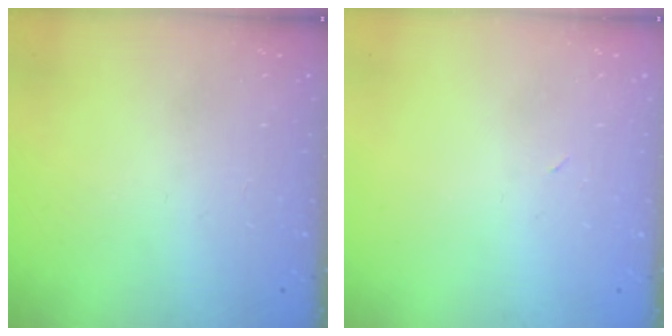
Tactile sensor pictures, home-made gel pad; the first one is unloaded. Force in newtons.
{"total": 2.9, "press": 2.9, "slide": 0.7}